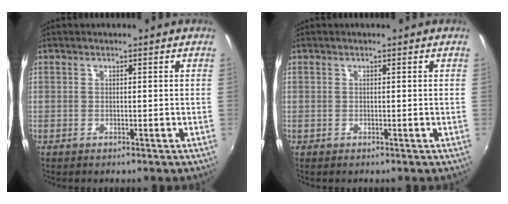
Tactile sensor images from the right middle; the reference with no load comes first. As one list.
[{"total": 0.0}]